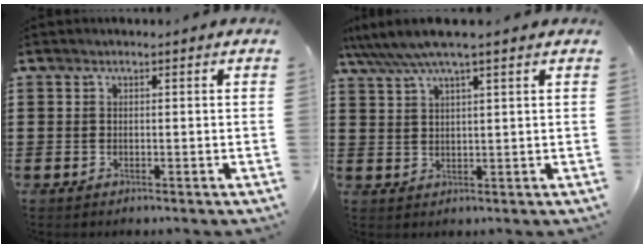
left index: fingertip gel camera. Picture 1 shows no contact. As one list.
[{"total": 4.8, "force": [3.7, 0.1, 3.0], "torque": [-0.069, -0.009, 0.065]}]